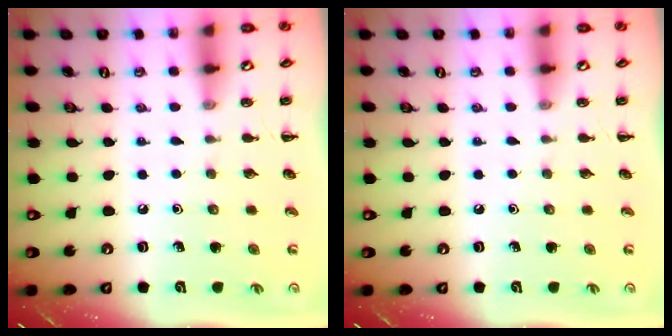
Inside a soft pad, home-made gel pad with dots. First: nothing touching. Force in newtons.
{"total": 0.0}